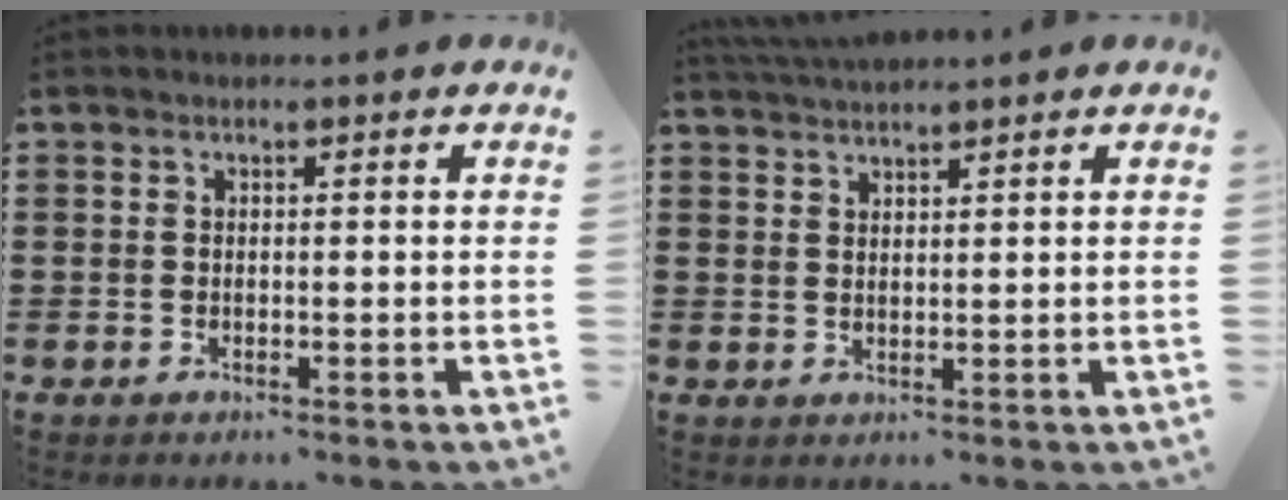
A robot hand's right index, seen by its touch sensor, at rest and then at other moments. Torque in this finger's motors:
{"motor_torque": [0.67, 0.75, 0.20, 0.05]}